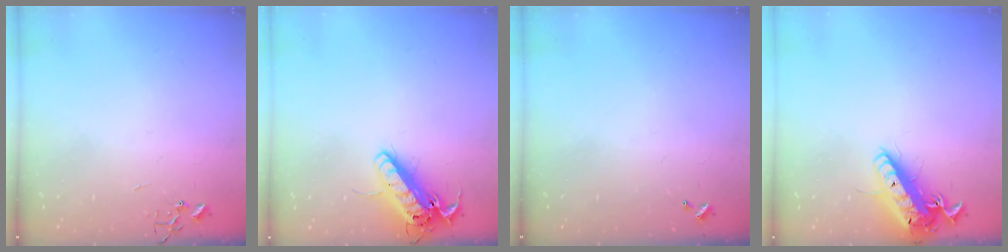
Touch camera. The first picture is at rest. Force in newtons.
{"total": 16.4, "press": 16.2, "slide": 2.7}
{"total": 0.0}
{"total": 16.1, "press": 15.8, "slide": 3.2}